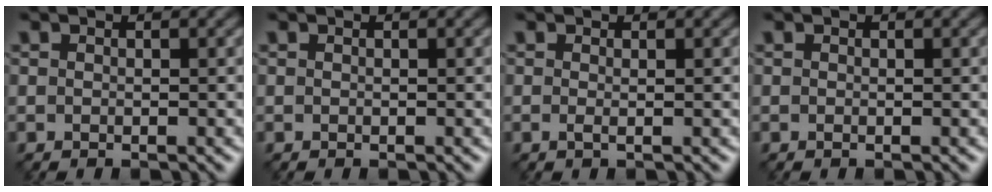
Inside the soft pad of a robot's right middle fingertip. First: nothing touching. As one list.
[{"total": 0.0}, {"total": 0.6, "force": [0.0, 0.1, 0.5], "torque": [-0.009, -0.001, -0.003]}, {"total": 0.0}]